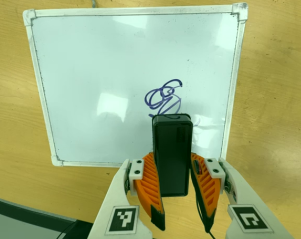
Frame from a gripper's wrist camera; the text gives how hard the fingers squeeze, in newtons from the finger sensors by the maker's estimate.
{"total": 7.2, "left": 5.7, "right": 8.7}